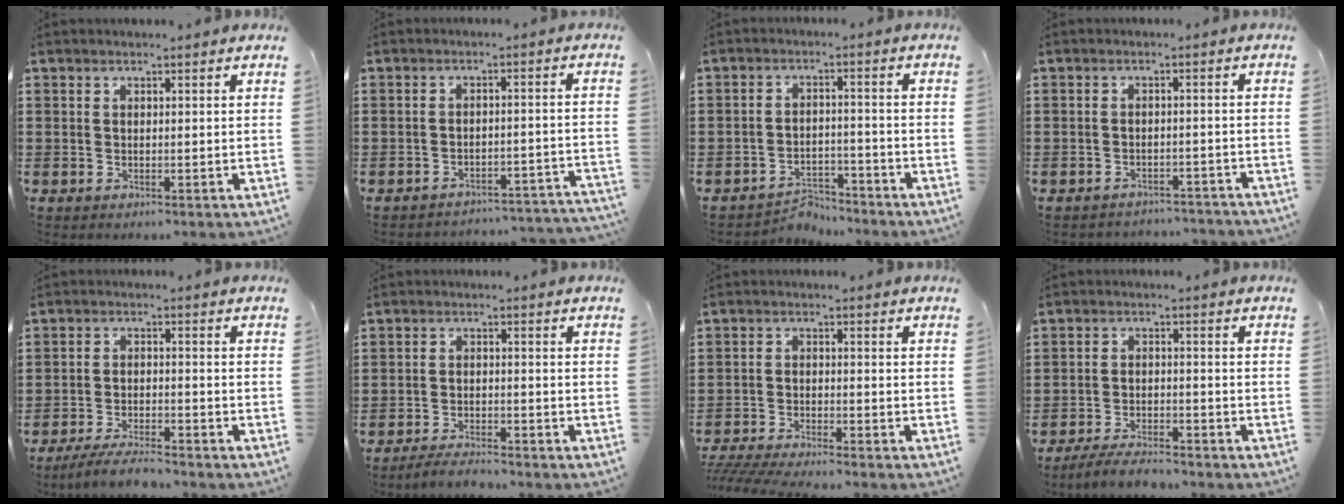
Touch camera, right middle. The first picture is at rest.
{"total": 3.3, "force": [-3.3, 0.3, 0.5], "torque": [-0.013, 0.004, -0.071]}
{"total": 4.3, "force": [-4.2, 1.0, 0.0], "torque": [-0.006, 0.006, -0.088]}
{"total": 2.5, "force": [-2.5, 0.3, 0.0], "torque": [-0.007, 0.001, -0.054]}
{"total": 4.6, "force": [-4.2, 0.4, 1.8], "torque": [-0.044, -0.005, -0.085]}
{"total": 3.3, "force": [-3.2, 0.3, 0.6], "torque": [-0.014, 0.003, -0.066]}
{"total": 4.2, "force": [-4.1, 0.0, 1.0], "torque": [-0.032, -0.010, -0.088]}
{"total": 4.2, "force": [-4.0, 0.6, 1.3], "torque": [-0.030, 0.001, -0.081]}